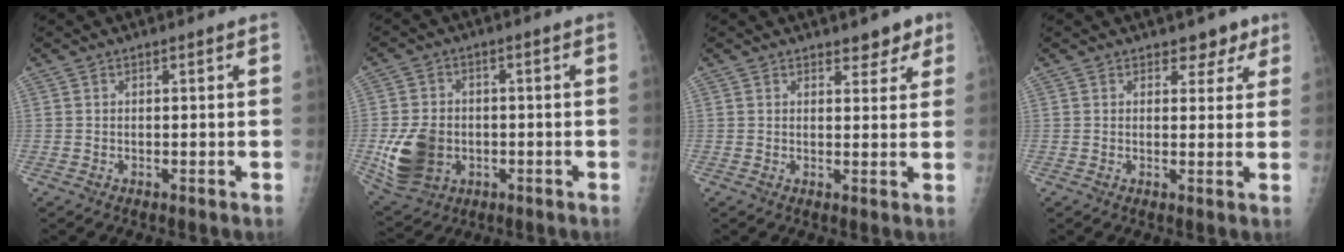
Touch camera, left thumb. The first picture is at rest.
{"total": 11.1, "force": [-2.0, 8.6, 6.7], "torque": [-0.116, 0.002, -0.024]}
{"total": 3.7, "force": [2.7, 1.9, 1.7], "torque": [0.006, -0.013, 0.034]}
{"total": 3.5, "force": [2.4, 2.3, 1.2], "torque": [0.016, -0.011, 0.028]}